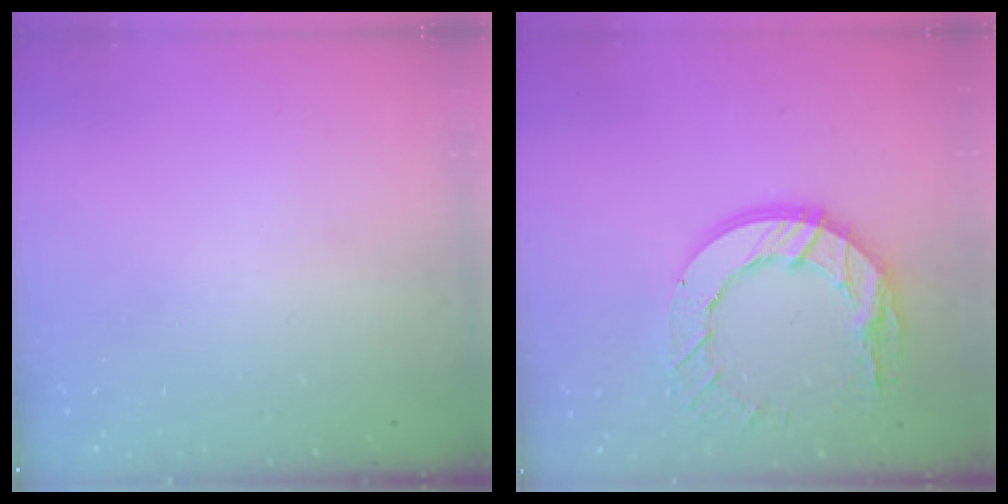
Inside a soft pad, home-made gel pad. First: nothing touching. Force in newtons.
{"total": 14.3, "press": 14.2, "slide": 1.4}